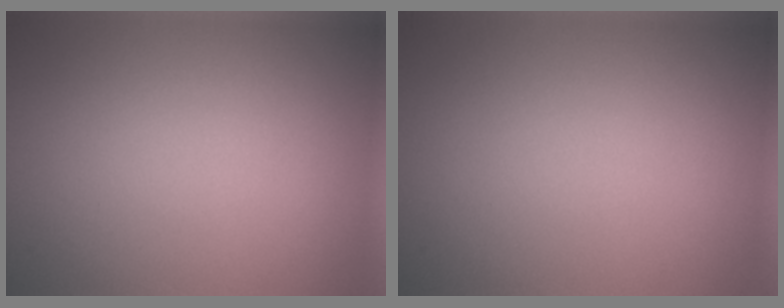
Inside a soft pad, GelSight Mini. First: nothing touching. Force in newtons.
{"total": 0.0}